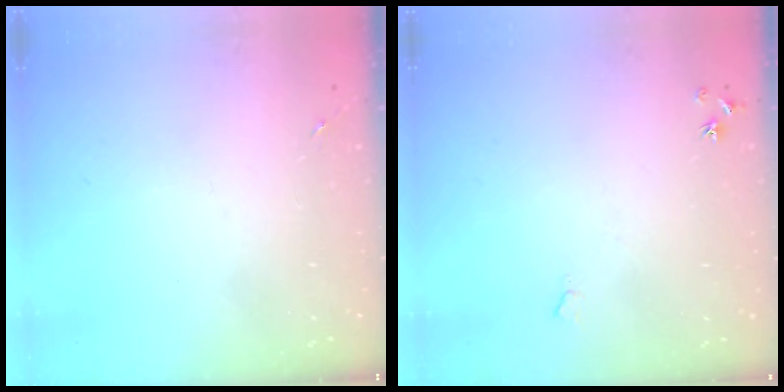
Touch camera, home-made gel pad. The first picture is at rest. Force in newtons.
{"total": 4.7, "press": 4.7, "slide": 0.7}